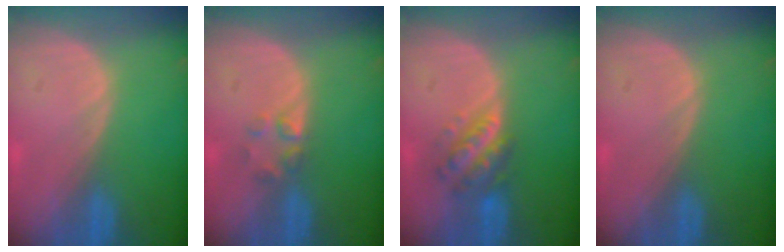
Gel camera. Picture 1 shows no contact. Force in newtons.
{"total": 2.2, "press": 2.2, "slide": 0.2}
{"total": 5.7, "press": 5.3, "slide": 2.3}
{"total": 0.0}